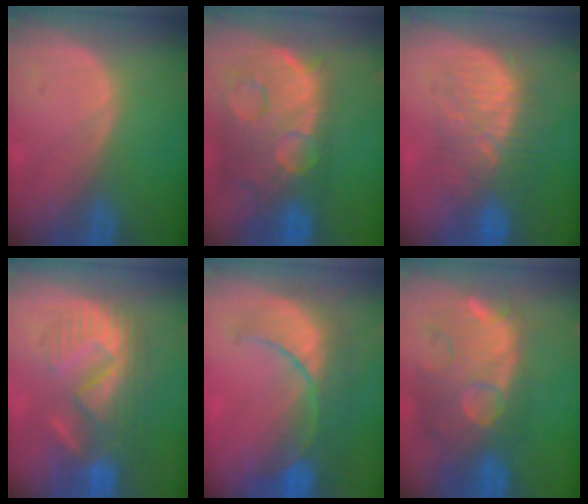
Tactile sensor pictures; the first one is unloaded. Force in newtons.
{"total": 14.5, "press": 11.7, "slide": 8.4}
{"total": 8.6, "press": 8.6, "slide": 1.0}
{"total": 8.7, "press": 8.6, "slide": 1.4}
{"total": 9.3, "press": 8.9, "slide": 2.9}
{"total": 12.5, "press": 11.2, "slide": 5.4}